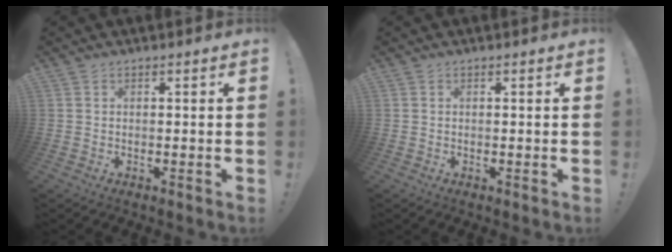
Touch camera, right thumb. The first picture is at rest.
{"total": 0.0}